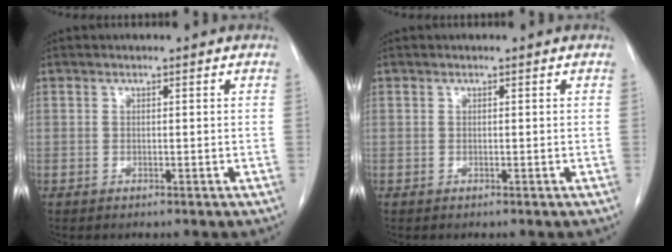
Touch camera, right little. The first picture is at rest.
{"total": 0.0}